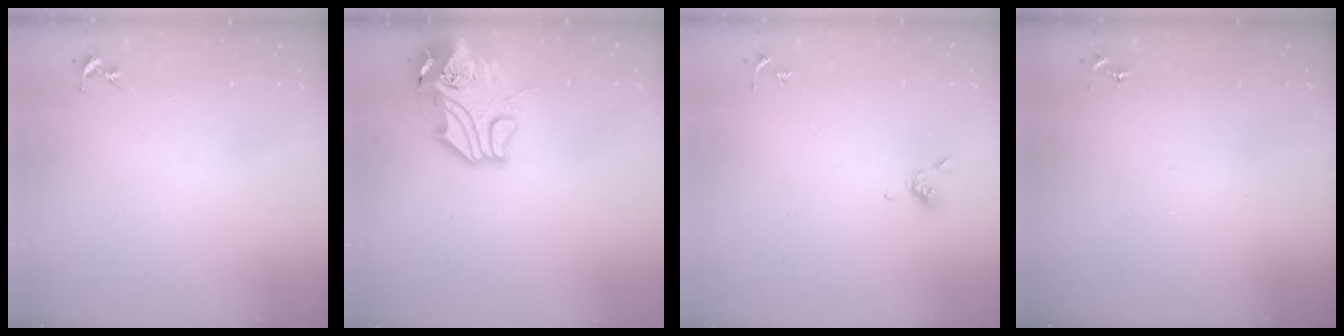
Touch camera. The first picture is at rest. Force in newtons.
{"total": 14.5, "press": 14.3, "slide": 1.9}
{"total": 5.2, "press": 5.1, "slide": 1.1}
{"total": 0.0}